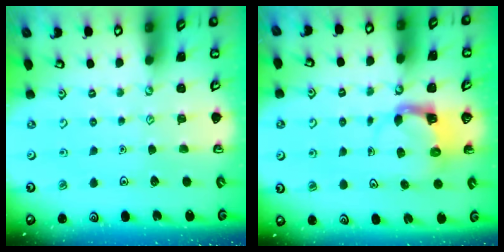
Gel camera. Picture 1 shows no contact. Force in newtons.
{"total": 3.9, "press": 3.8, "slide": 0.7}